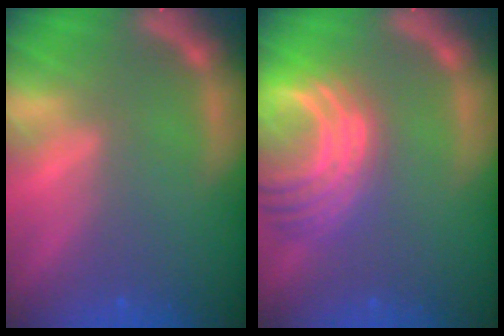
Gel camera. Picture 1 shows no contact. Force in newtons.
{"total": 10.0}